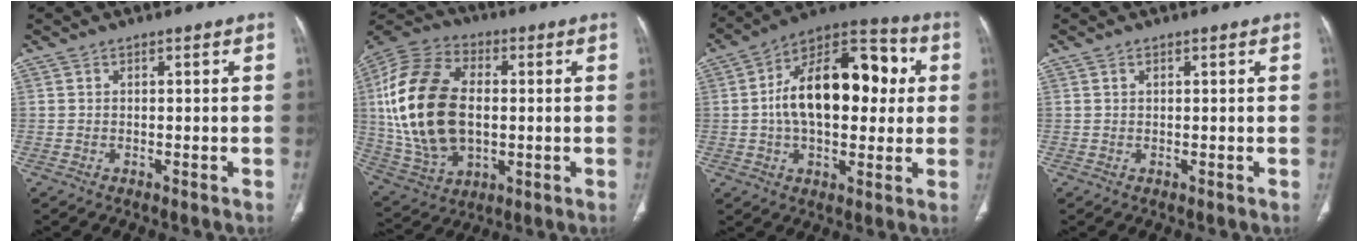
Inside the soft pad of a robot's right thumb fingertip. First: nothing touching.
{"total": 24.3, "force": [1.1, 15.3, 18.8], "torque": [-0.382, 0.001, 0.030]}
{"total": 22.8, "force": [1.9, 13.4, 18.3], "torque": [-0.257, 0.035, 0.032]}
{"total": 0.6, "force": [0.3, 0.3, 0.4], "torque": [-0.008, 0.002, 0.006]}